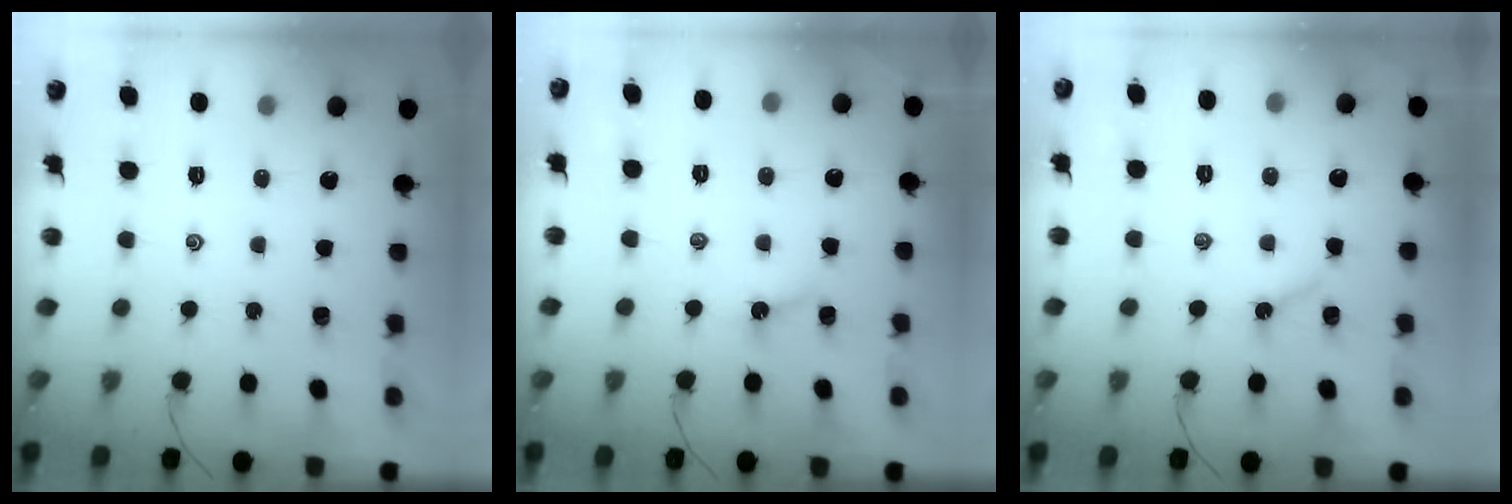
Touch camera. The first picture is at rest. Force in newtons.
{"total": 2.6, "press": 2.6, "slide": 0.3}
{"total": 3.0, "press": 2.9, "slide": 0.6}